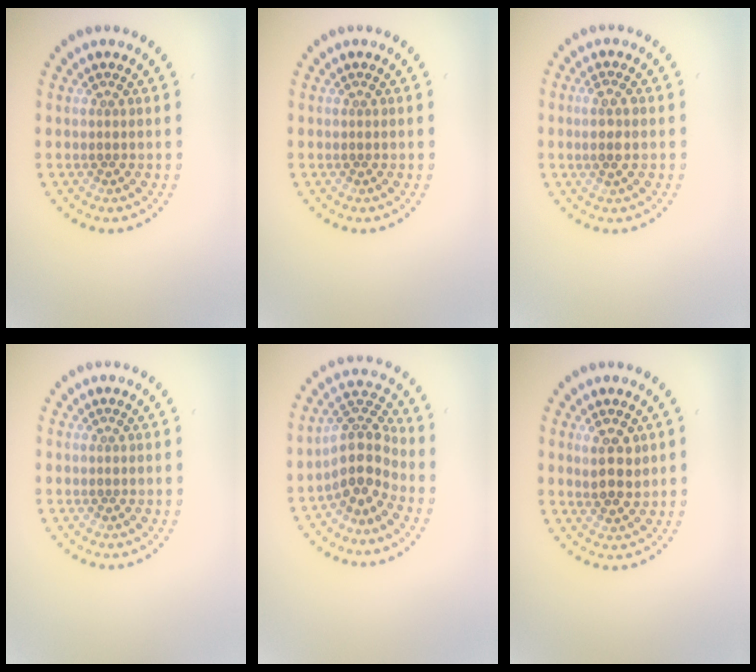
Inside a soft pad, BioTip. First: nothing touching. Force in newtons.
{"total": 0.0}
{"total": 1.6, "press": 1.5, "slide": 0.7}
{"total": 0.0}
{"total": 4.3, "press": 3.3, "slide": 2.8}
{"total": 2.7, "press": 2.6, "slide": 0.7}